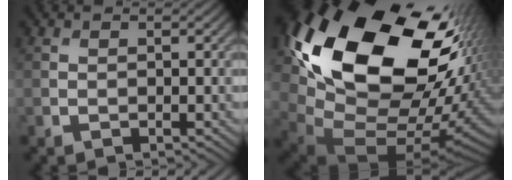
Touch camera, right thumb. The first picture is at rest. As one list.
[{"total": 23.2, "force": [8.1, 15.0, 15.8], "torque": [-0.348, -0.007, 0.176]}]